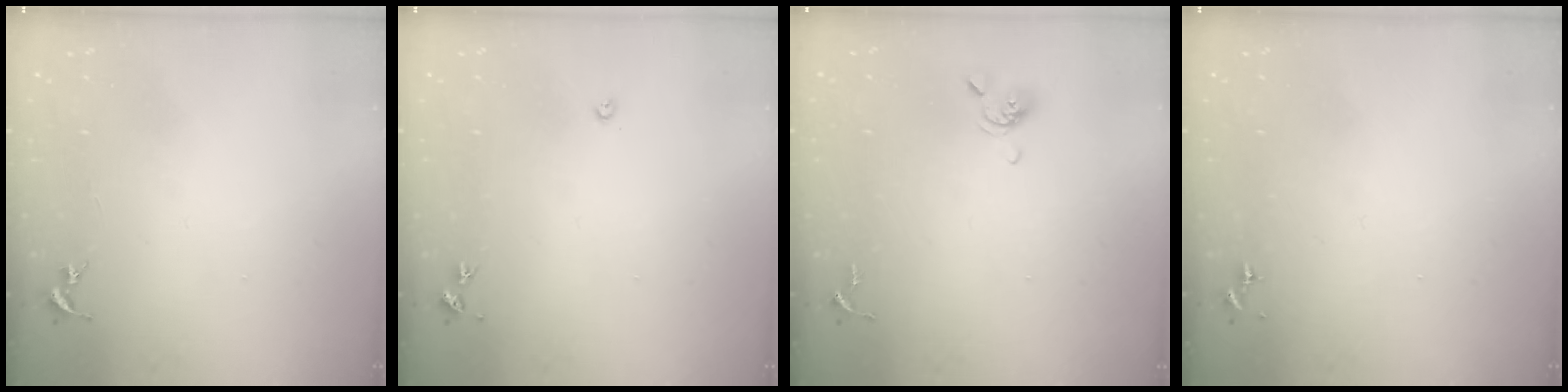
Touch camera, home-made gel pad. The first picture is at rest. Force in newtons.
{"total": 2.2, "press": 2.2, "slide": 0.3}
{"total": 6.2, "press": 6.0, "slide": 1.5}
{"total": 0.0}